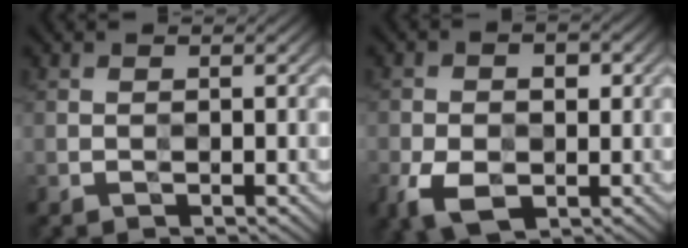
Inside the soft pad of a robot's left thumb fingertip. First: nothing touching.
{"total": 7.1, "force": [-1.9, 4.6, 5.1], "torque": [-0.098, -0.012, -0.034]}